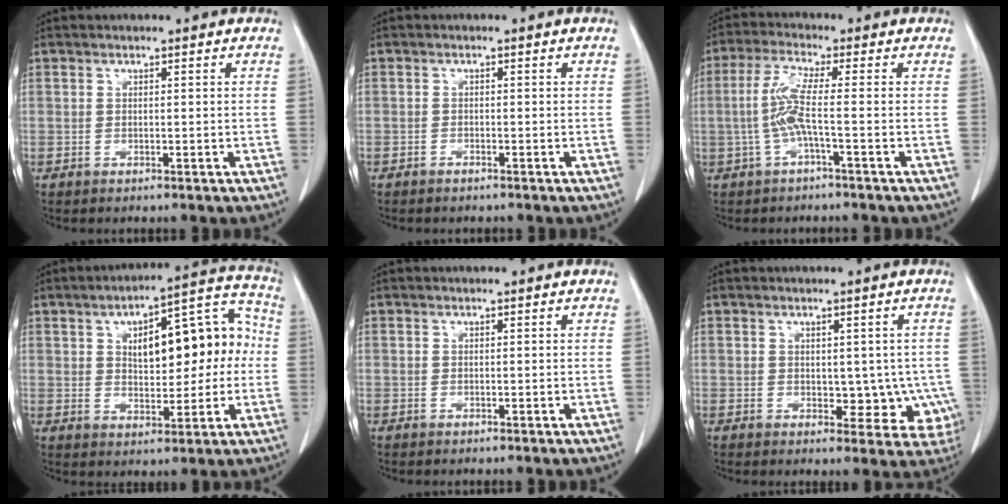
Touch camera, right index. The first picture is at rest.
{"total": 0.8, "force": [-0.7, 0.4, 0.0], "torque": [-0.002, 0.001, -0.012]}
{"total": 5.2, "force": [-0.9, 0.1, 5.1], "torque": [-0.114, 0.008, -0.019]}
{"total": 15.5, "force": [1.9, 6.7, 13.9], "torque": [-0.188, 0.048, 0.035]}
{"total": 0.0}
{"total": 6.8, "force": [-0.6, 4.5, 5.1], "torque": [-0.031, 0.009, 0.002]}